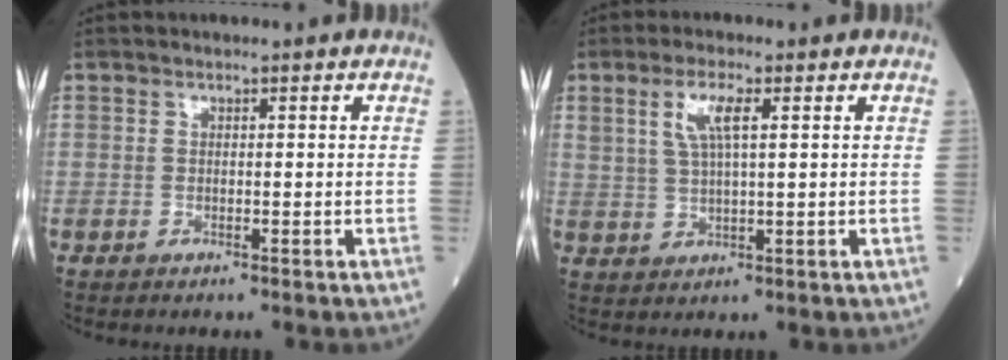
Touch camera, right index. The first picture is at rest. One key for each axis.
{"total": 4.9, "fx": 2.0, "fy": 1.1, "fz": 4.4, "tx": -0.093, "ty": 0.008, "tz": 0.044}